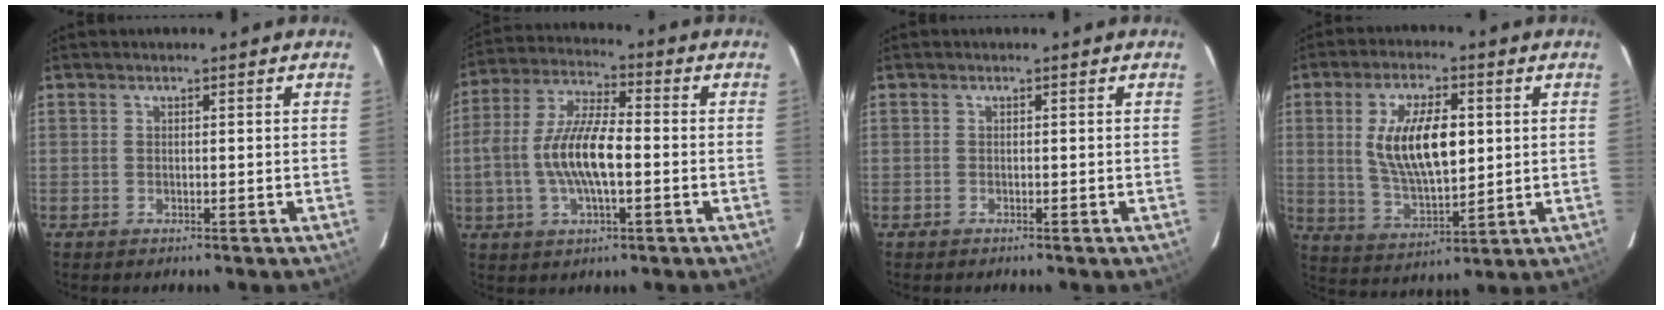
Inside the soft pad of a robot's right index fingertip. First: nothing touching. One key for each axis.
{"total": 12.3, "fx": -2.1, "fy": 4.2, "fz": 11.4, "tx": -0.235, "ty": 0.006, "tz": -0.039}
{"total": 0.0}
{"total": 13.6, "fx": 2.2, "fy": 5.8, "fz": 12.2, "tx": -0.225, "ty": 0.000, "tz": 0.049}